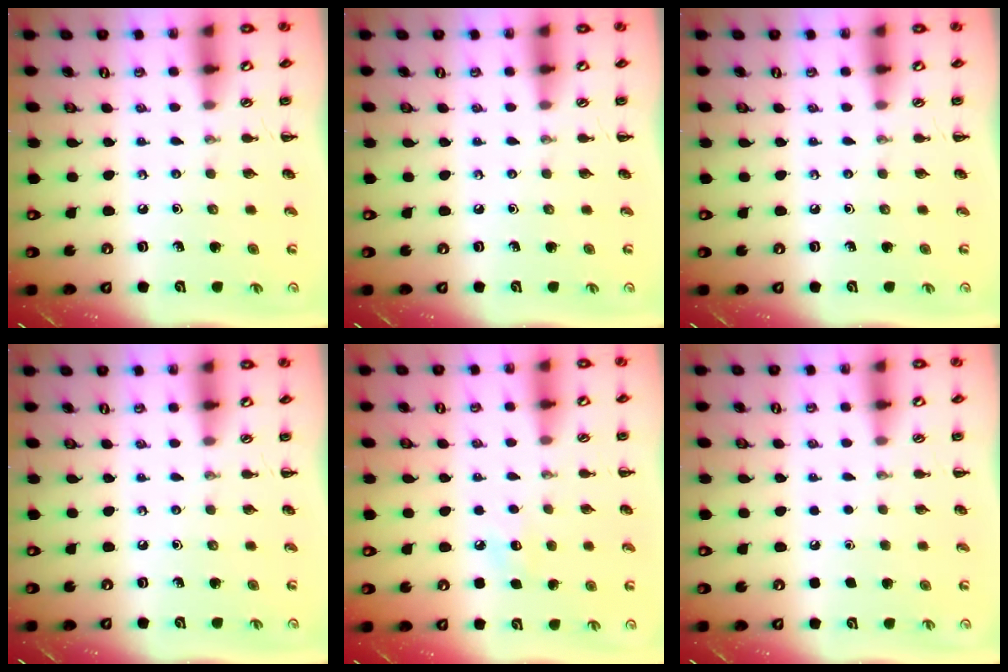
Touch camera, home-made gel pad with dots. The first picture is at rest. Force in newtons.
{"total": 0.0}
{"total": 0.0}
{"total": 0.0}
{"total": 6.1, "press": 5.8, "slide": 1.8}
{"total": 1.6, "press": 1.6, "slide": 0.1}